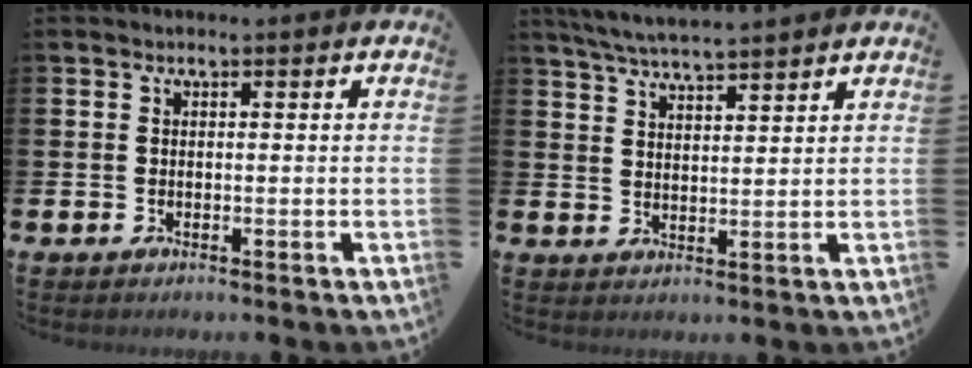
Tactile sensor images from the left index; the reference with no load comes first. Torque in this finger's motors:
{"motor_torque": [-0.13, -0.91, 0.57, 0.21]}